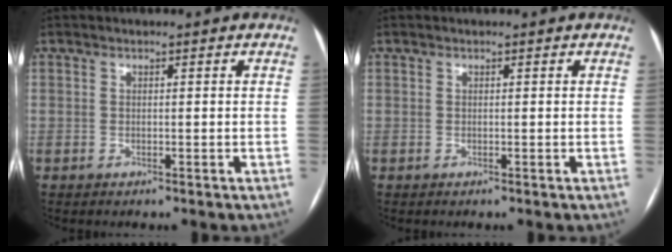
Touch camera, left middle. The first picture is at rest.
{"total": 0.0}